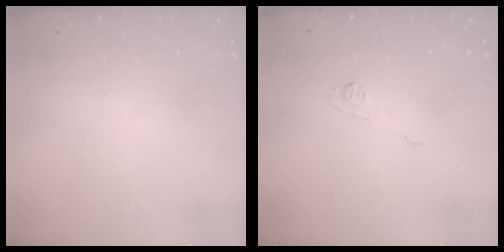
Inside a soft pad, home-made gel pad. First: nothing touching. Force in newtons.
{"total": 5.7, "press": 5.7, "slide": 0.6}